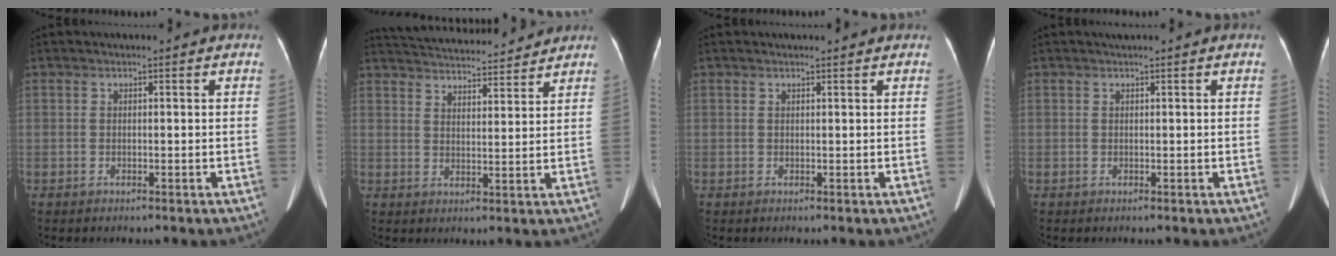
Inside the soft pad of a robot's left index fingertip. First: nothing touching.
{"total": 16.7, "force": [15.7, 2.8, 4.8], "torque": [-0.087, 0.031, 0.229]}
{"total": 1.7, "force": [1.6, 0.1, 0.4], "torque": [-0.011, 0.013, 0.023]}
{"total": 0.7, "force": [0.6, -0.1, 0.4], "torque": [-0.007, 0.009, 0.014]}